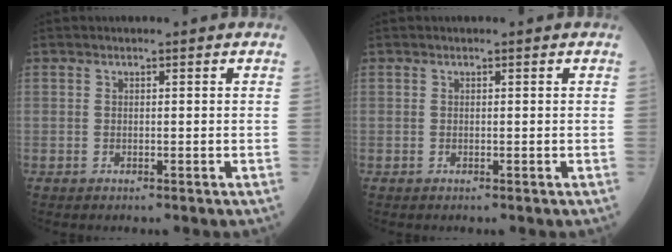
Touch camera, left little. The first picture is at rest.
{"total": 0.0}